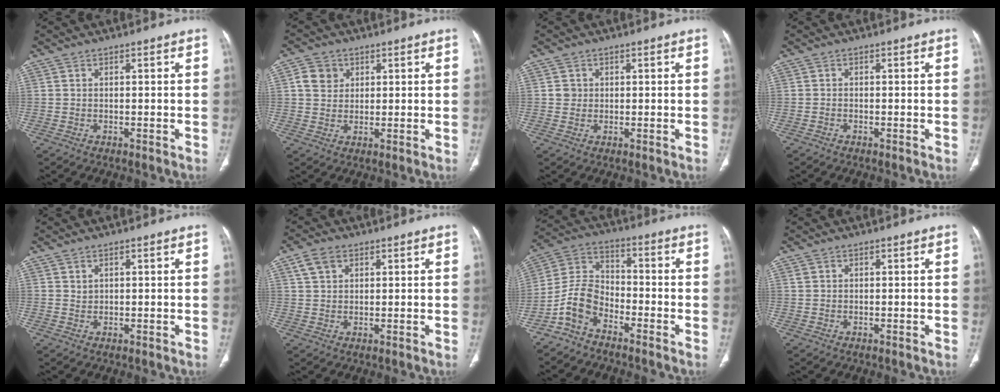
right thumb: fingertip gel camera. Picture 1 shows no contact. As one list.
[{"total": 4.7, "force": [1.6, 4.1, 1.8], "torque": [-0.015, 0.000, 0.028]}, {"total": 1.7, "force": [0.4, 1.6, 0.2], "torque": [0.009, 0.000, 0.006]}, {"total": 0.0}, {"total": 0.8, "force": [0.7, 0.5, 0.1], "torque": [0.007, -0.003, 0.012]}, {"total": 4.2, "force": [2.2, 2.8, 2.3], "torque": [-0.036, 0.001, 0.046]}, {"total": 8.1, "force": [-5.2, 4.7, 4.1], "torque": [-0.080, 0.051, -0.116]}, {"total": 0.6, "force": [0.3, 0.5, 0.2], "torque": [0.001, 0.002, 0.007]}]